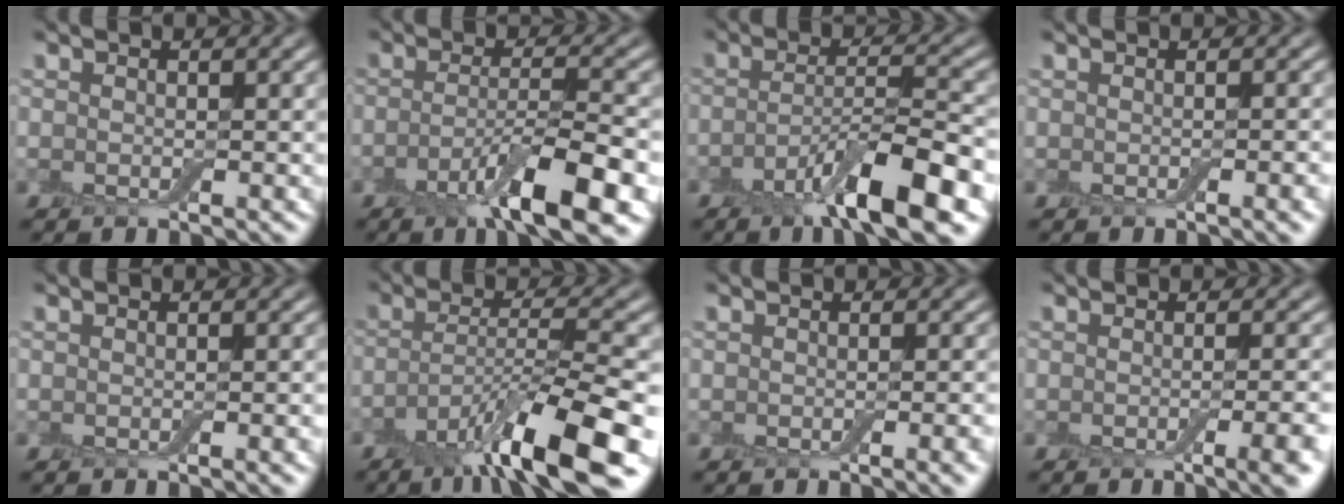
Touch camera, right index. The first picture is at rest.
{"total": 7.5, "force": [-3.5, 1.5, 6.5], "torque": [-0.104, 0.003, -0.064]}
{"total": 7.8, "force": [-4.0, 1.6, 6.5], "torque": [-0.106, 0.007, -0.072]}
{"total": 2.2, "force": [-0.4, 0.6, 2.0], "torque": [-0.017, 0.003, -0.006]}
{"total": 1.5, "force": [-0.2, 0.4, 1.4], "torque": [-0.012, 0.001, -0.003]}
{"total": 9.8, "force": [-5.3, 1.9, 8.0], "torque": [-0.120, 0.005, -0.098]}
{"total": 2.5, "force": [-0.6, 0.8, 2.3], "torque": [-0.019, 0.003, -0.008]}
{"total": 4.3, "force": [-1.4, 1.3, 3.9], "torque": [-0.041, -0.001, -0.018]}